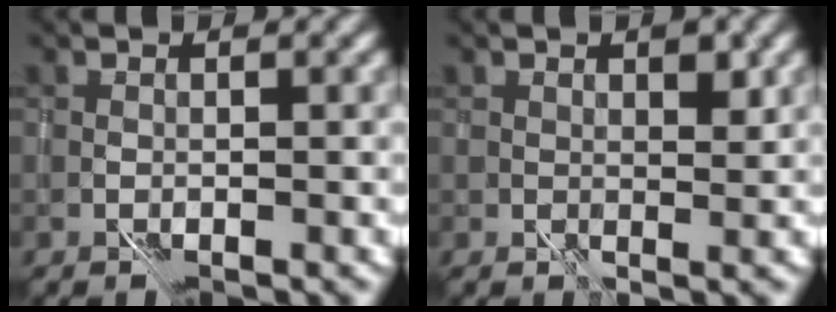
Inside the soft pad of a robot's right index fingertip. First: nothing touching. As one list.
[{"total": 2.2, "force": [1.9, 0.5, 1.0], "torque": [-0.005, 0.006, 0.033]}]